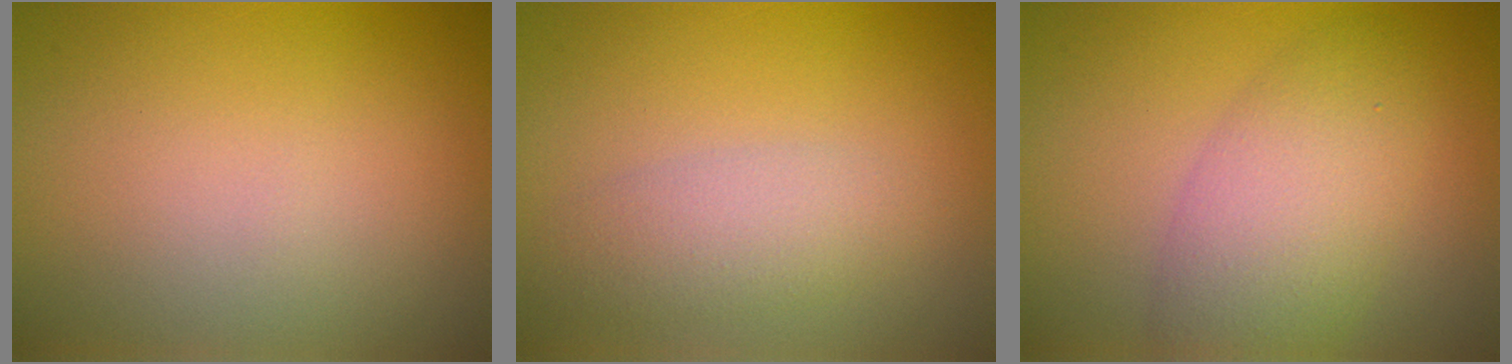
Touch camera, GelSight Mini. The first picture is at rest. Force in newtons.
{"total": 2.9, "press": 2.9, "slide": 0.1}
{"total": 5.3, "press": 5.3, "slide": 0.1}